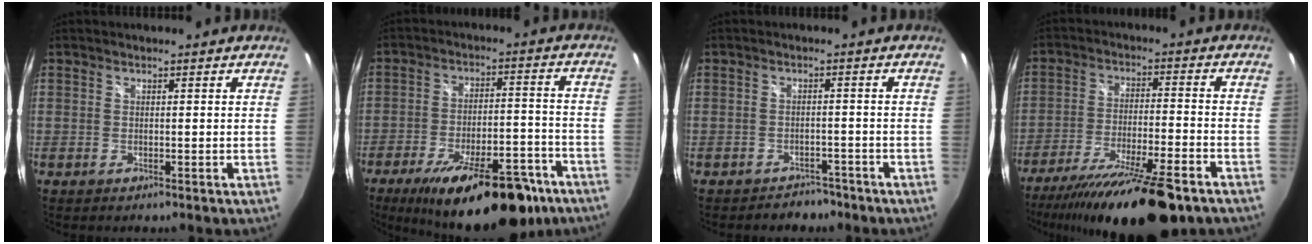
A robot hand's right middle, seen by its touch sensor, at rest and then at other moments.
{"total": 22.2, "force": [-15.4, 6.9, 14.5], "torque": [-0.227, -0.025, -0.216]}
{"total": 4.3, "force": [-3.8, 1.8, 0.5], "torque": [-0.011, 0.003, -0.052]}
{"total": 20.2, "force": [-15.8, 2.5, 12.4], "torque": [-0.229, -0.046, -0.254]}